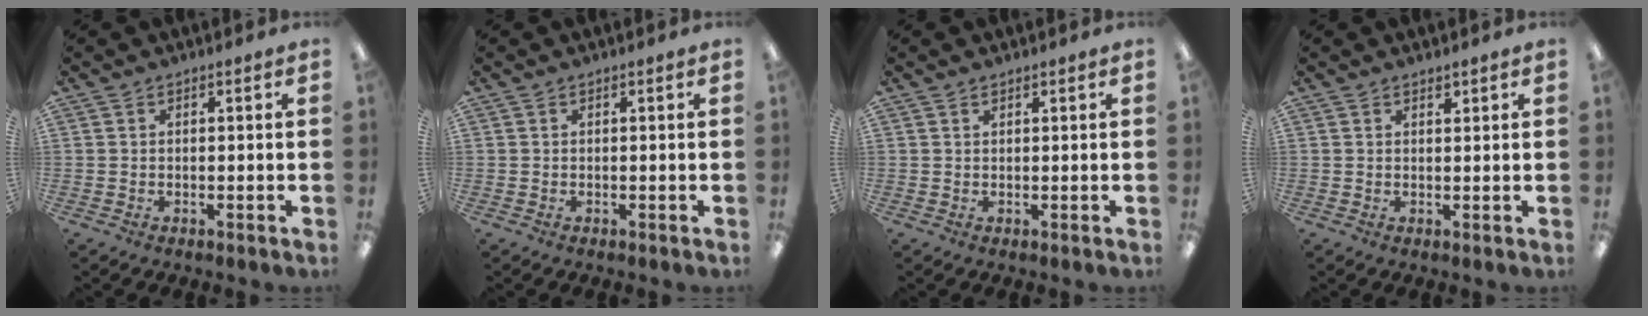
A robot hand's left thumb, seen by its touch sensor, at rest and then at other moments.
{"total": 0.0}
{"total": 0.6, "force": [0.5, 0.3, 0.2], "torque": [-0.005, 0.001, 0.009]}
{"total": 1.1, "force": [1.1, 0.4, 0.2], "torque": [0.003, -0.005, 0.018]}